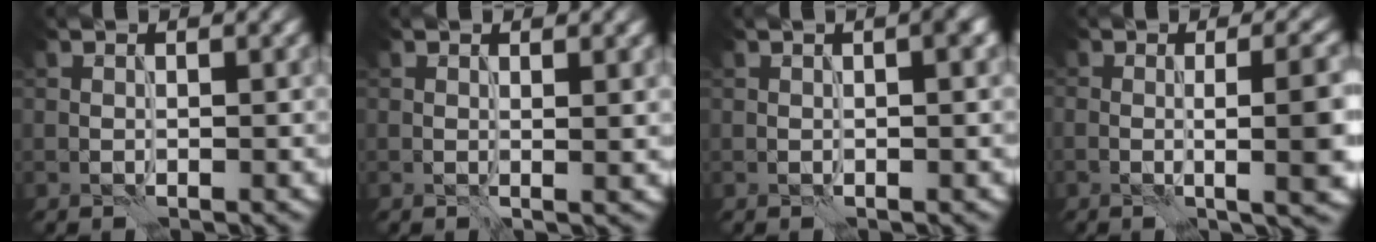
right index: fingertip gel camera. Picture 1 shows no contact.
{"total": 1.2, "force": [0.4, 0.4, 1.0], "torque": [-0.005, -0.002, 0.006]}
{"total": 2.1, "force": [0.3, 0.5, 2.0], "torque": [-0.017, 0.005, 0.002]}
{"total": 8.3, "force": [-0.5, 2.9, 7.8], "torque": [-0.070, 0.005, -0.005]}